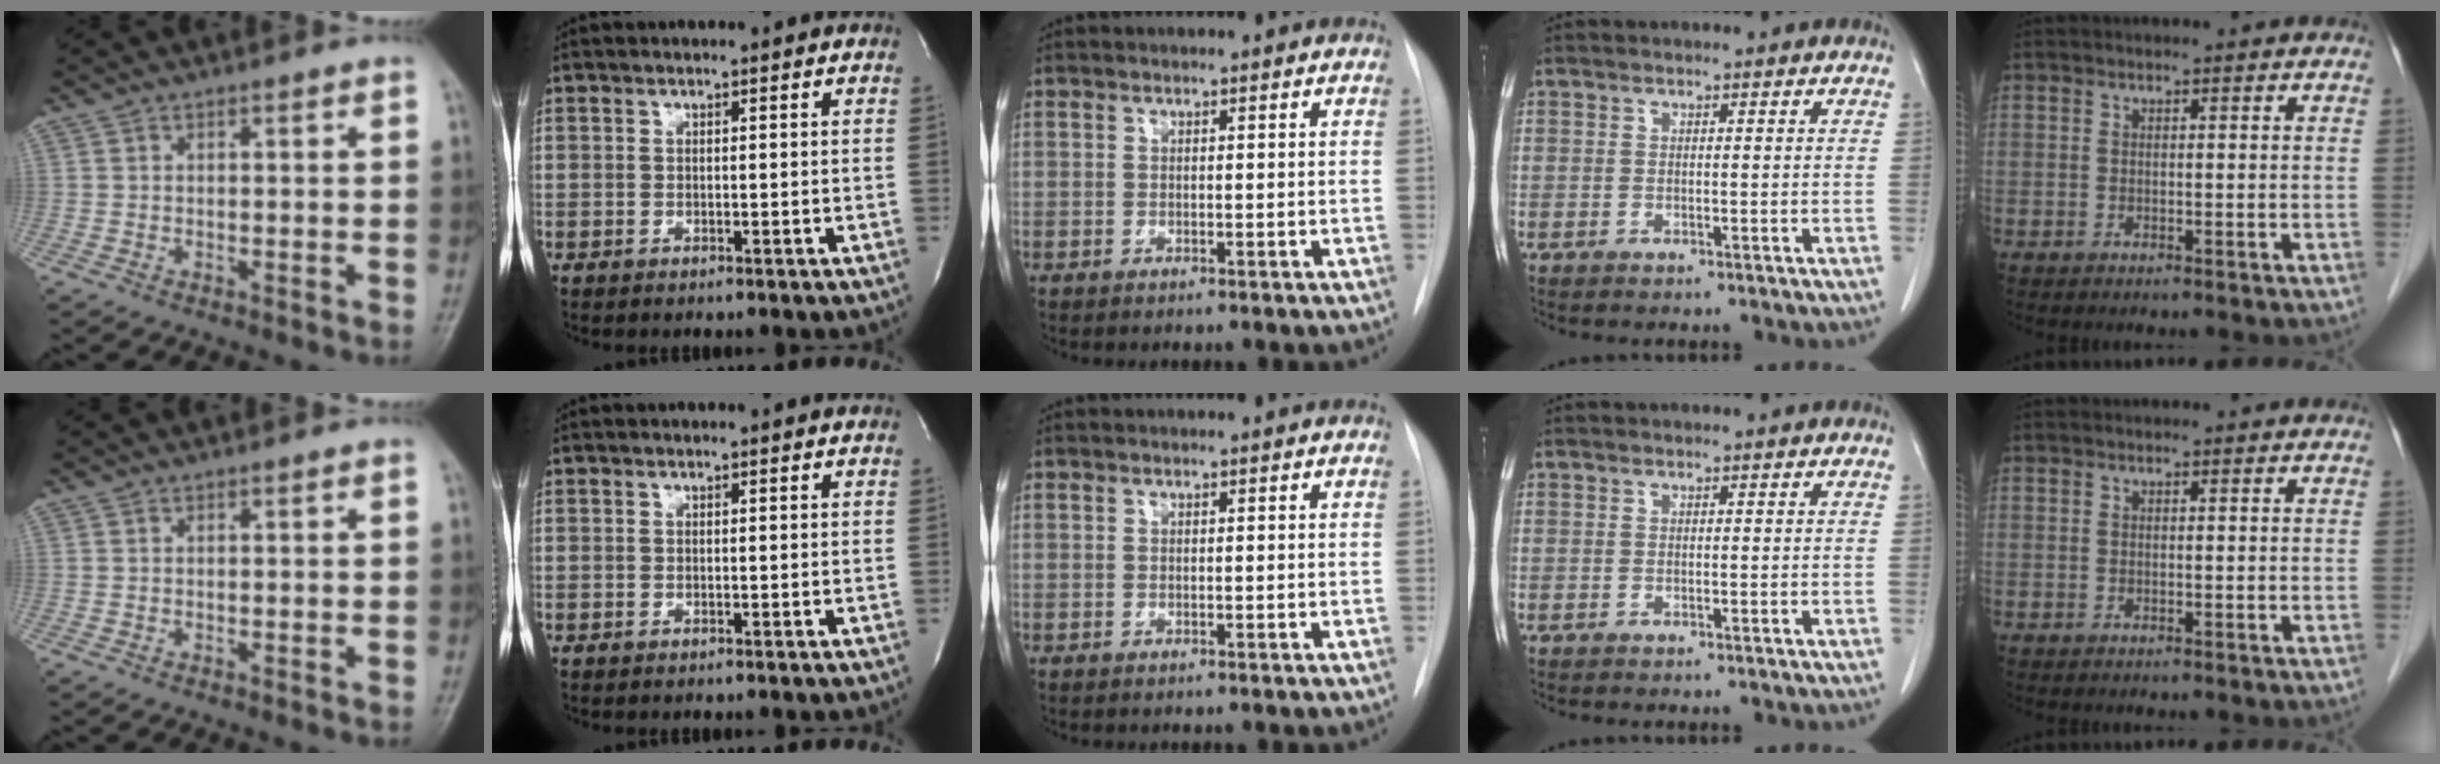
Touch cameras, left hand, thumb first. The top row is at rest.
{}